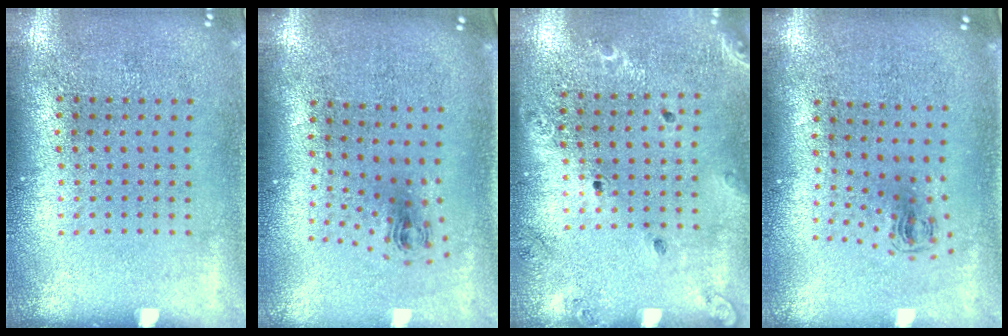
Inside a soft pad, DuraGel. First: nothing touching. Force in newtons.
{"total": 1.0, "press": 0.5, "slide": 0.9}
{"total": 1.4, "press": 1.4, "slide": 0.2}
{"total": 0.7, "press": 0.4, "slide": 0.6}